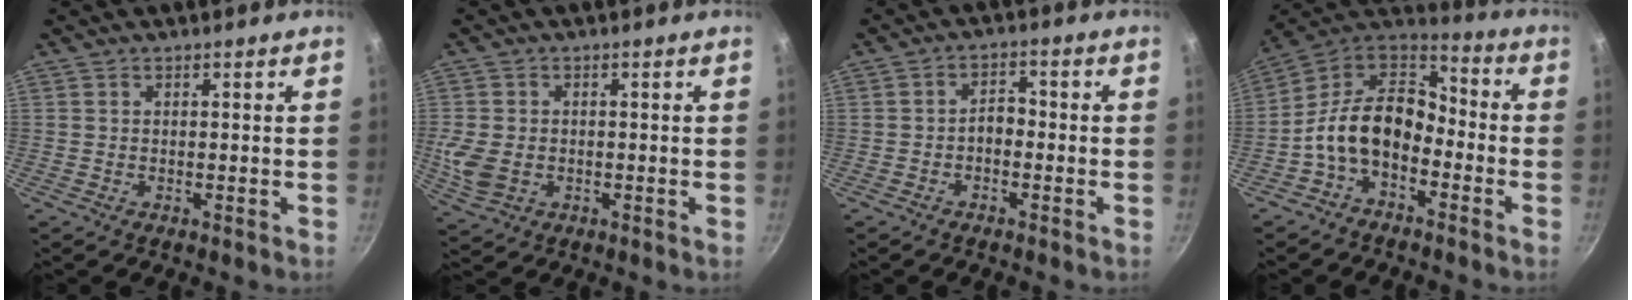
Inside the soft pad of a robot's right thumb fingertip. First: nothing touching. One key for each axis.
{"total": 6.2, "fx": -0.8, "fy": 4.7, "fz": 4.0, "tx": -0.087, "ty": -0.001, "tz": -0.011}
{"total": 3.1, "fx": -1.2, "fy": 2.0, "fz": 2.0, "tx": -0.020, "ty": 0.019, "tz": -0.025}
{"total": 14.6, "fx": -4.4, "fy": 9.6, "fz": 10.0, "tx": -0.160, "ty": 0.064, "tz": -0.106}